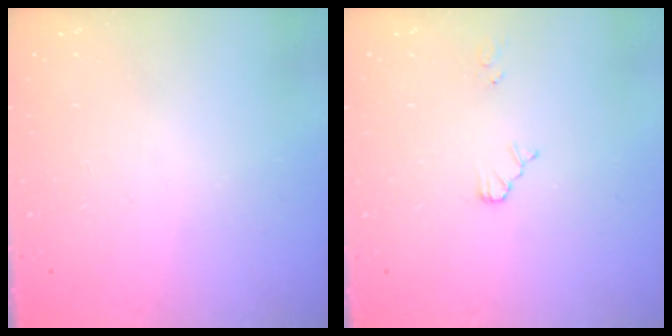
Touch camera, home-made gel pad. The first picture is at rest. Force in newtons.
{"total": 2.9, "press": 2.8, "slide": 0.4}